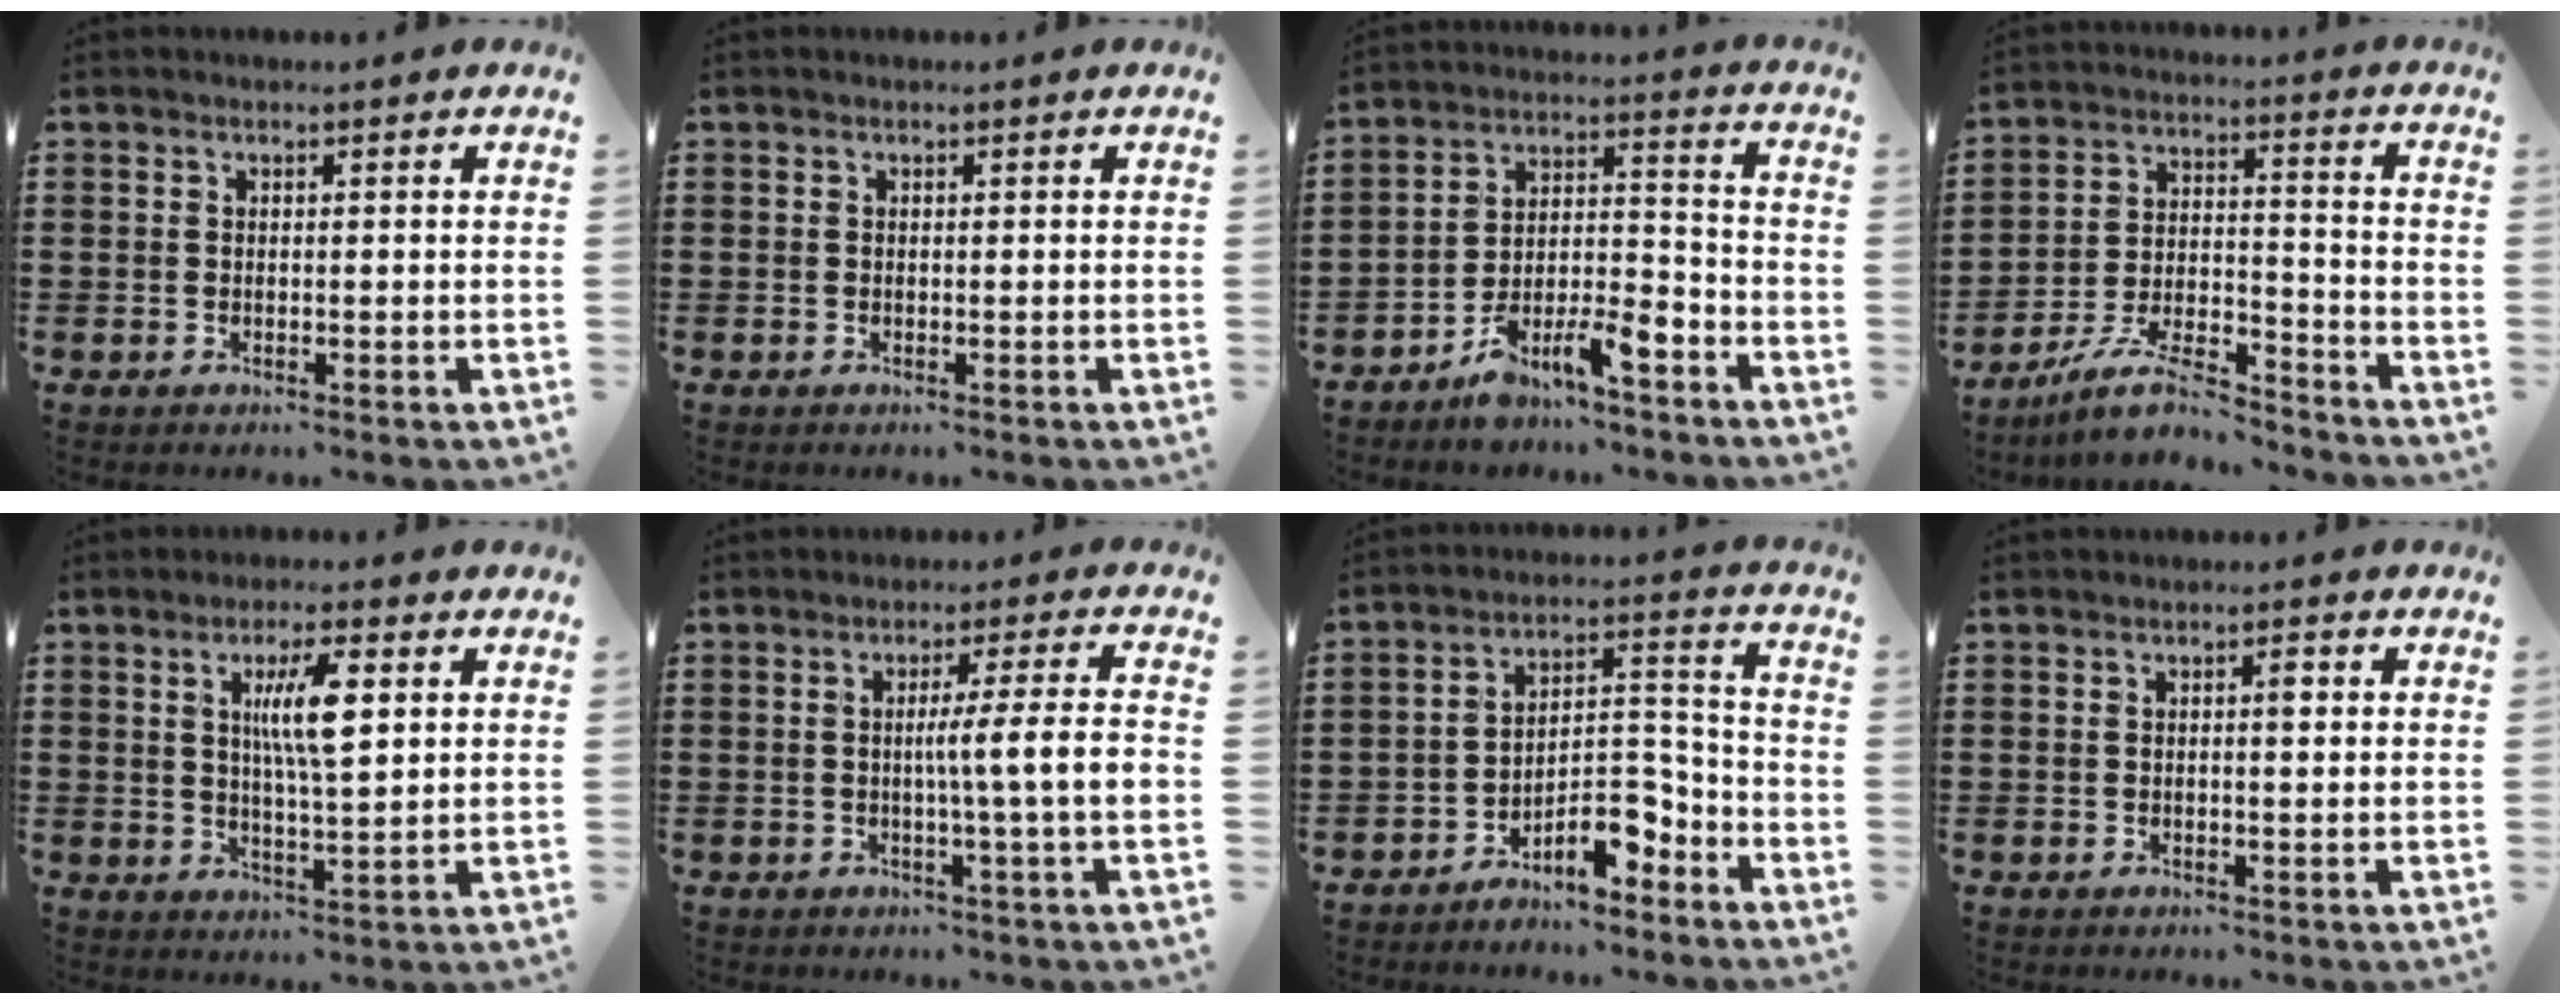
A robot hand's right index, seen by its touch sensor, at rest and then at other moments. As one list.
[{"total": 0.0}, {"total": 8.9, "force": [-7.0, 2.9, 4.7], "torque": [-0.078, 0.016, -0.130]}, {"total": 9.8, "force": [-8.5, 1.6, 4.6], "torque": [-0.085, 0.021, -0.163]}, {"total": 7.3, "force": [2.1, 1.5, 6.9], "torque": [-0.130, 0.004, 0.031]}, {"total": 6.5, "force": [-0.4, -0.9, 6.4], "torque": [-0.114, -0.008, -0.013]}, {"total": 7.8, "force": [-5.7, 2.7, 4.6], "torque": [-0.071, 0.007, -0.104]}, {"total": 1.6, "force": [0.0, 0.2, 1.5], "torque": [-0.021, -0.003, -0.003]}]